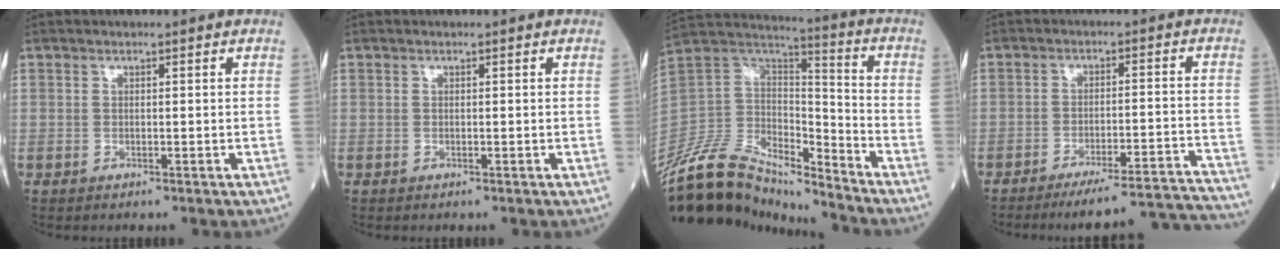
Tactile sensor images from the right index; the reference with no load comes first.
{"total": 0.0}
{"total": 18.0, "force": [-16.2, 5.3, 5.7], "torque": [-0.106, 0.053, -0.298]}
{"total": 19.1, "force": [-18.5, -1.1, 4.7], "torque": [-0.018, -0.001, -0.239]}